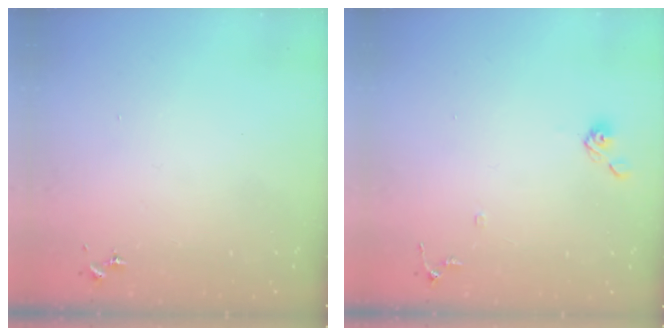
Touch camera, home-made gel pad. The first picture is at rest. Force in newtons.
{"total": 7.3, "press": 7.3, "slide": 0.6}